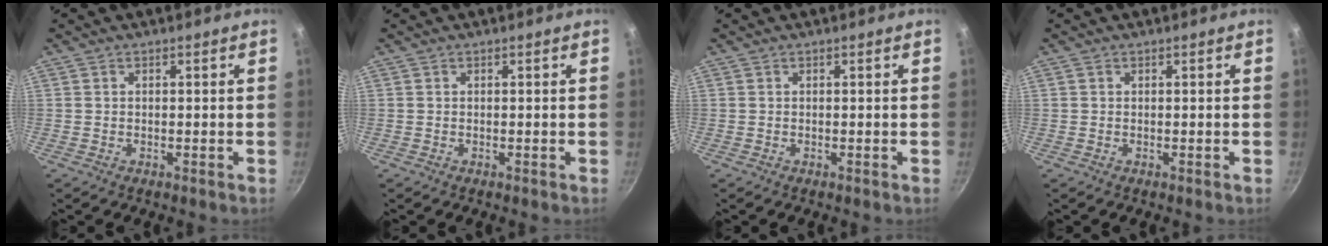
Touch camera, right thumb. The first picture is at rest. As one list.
[{"total": 0.0}, {"total": 0.0}, {"total": 0.0}]